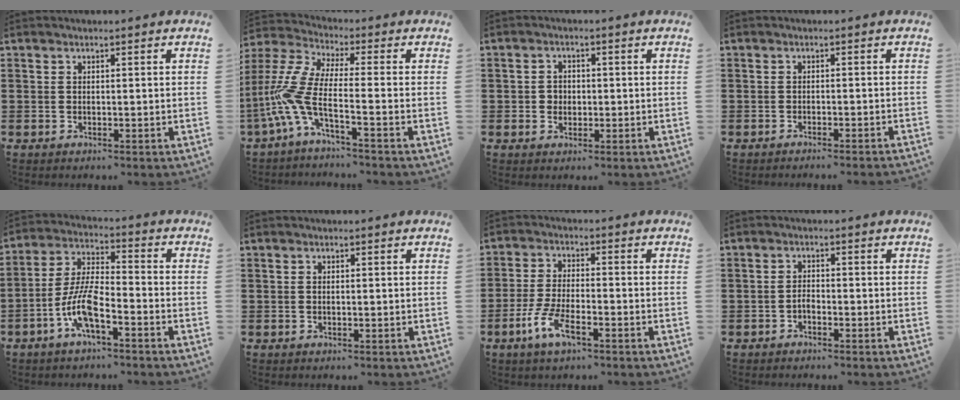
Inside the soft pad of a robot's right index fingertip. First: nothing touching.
{"total": 7.0, "force": [-2.5, 2.2, 6.2], "torque": [-0.184, -0.026, -0.063]}
{"total": 1.9, "force": [-0.3, 1.8, 0.4], "torque": [-0.014, 0.008, -0.008]}
{"total": 1.2, "force": [-1.1, -0.3, 0.3], "torque": [-0.006, 0.002, -0.022]}
{"total": 8.4, "force": [-4.3, 2.3, 6.9], "torque": [-0.168, -0.009, -0.086]}
{"total": 0.5, "force": [0.0, 0.1, 0.5], "torque": [-0.013, -0.004, 0.000]}
{"total": 5.9, "force": [-3.3, 1.5, 4.8], "torque": [-0.111, -0.010, -0.065]}
{"total": 1.4, "force": [-1.0, 0.7, 0.8], "torque": [-0.020, -0.001, -0.018]}